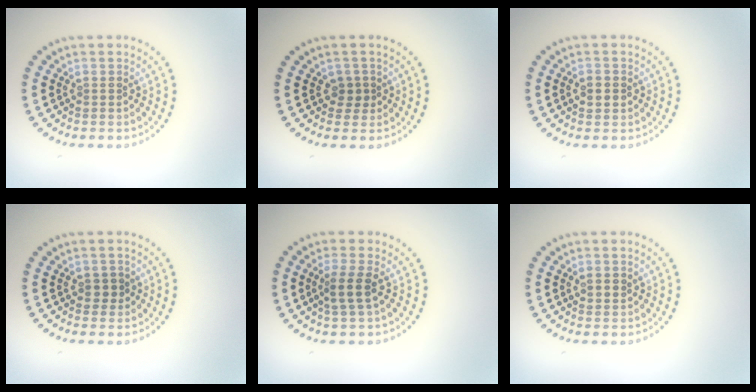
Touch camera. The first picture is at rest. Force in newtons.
{"total": 1.2, "press": 1.0, "slide": 0.7}
{"total": 1.3, "press": 1.2, "slide": 0.2}
{"total": 1.2, "press": 1.1, "slide": 0.4}
{"total": 2.2, "press": 1.9, "slide": 1.3}
{"total": 1.0, "press": 1.0, "slide": 0.3}